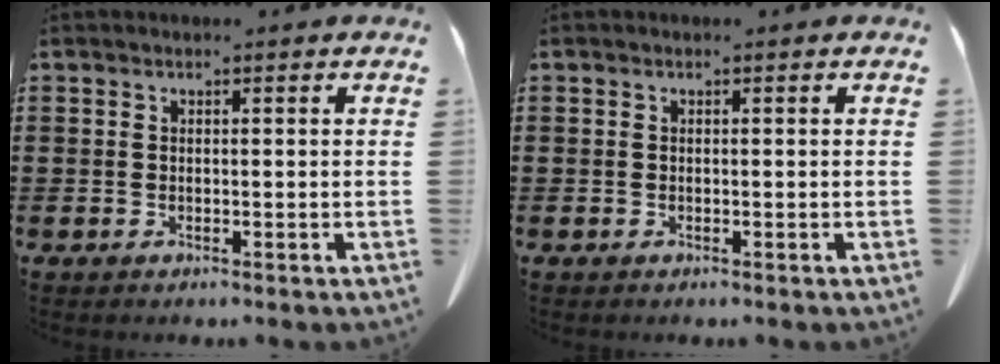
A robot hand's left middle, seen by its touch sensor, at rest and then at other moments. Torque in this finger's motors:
{"motor_torque": [-1.05, -1.09, 0.03, -0.01]}